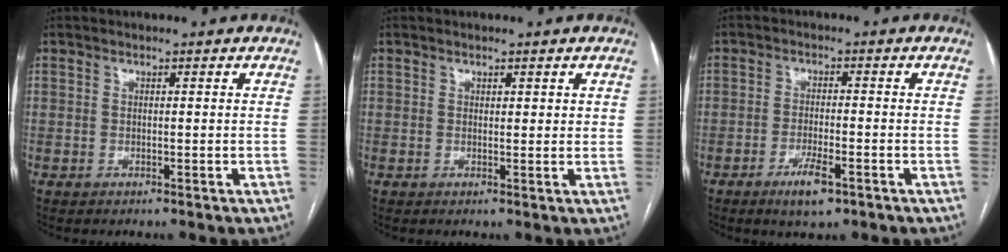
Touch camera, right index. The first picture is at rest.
{"total": 1.3, "force": [0.8, 0.6, 0.8], "torque": [-0.004, -0.002, 0.010]}
{"total": 4.8, "force": [-2.8, 1.0, 3.8], "torque": [-0.072, -0.004, -0.045]}